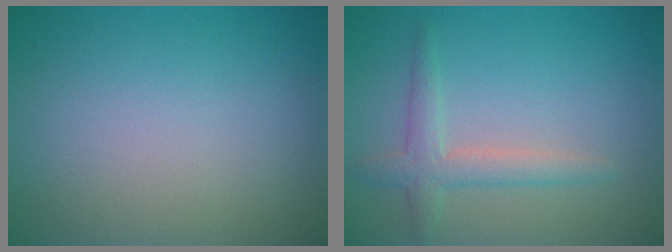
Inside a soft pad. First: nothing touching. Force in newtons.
{"total": 2.5, "press": 2.5, "slide": 0.1}